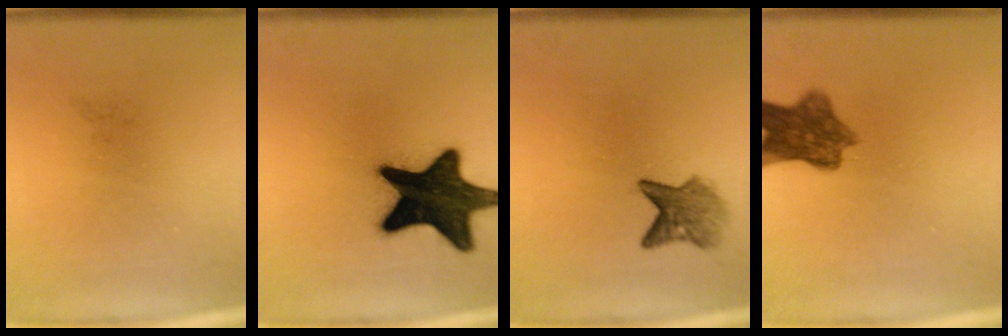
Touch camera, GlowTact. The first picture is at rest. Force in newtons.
{"total": 18.9}
{"total": 4.0}
{"total": 7.8}